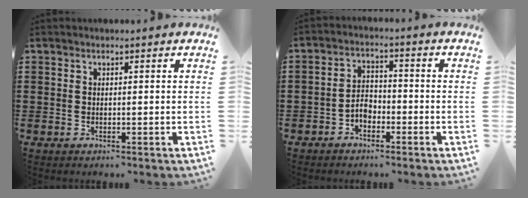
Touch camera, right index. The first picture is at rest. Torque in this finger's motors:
{"motor_torque": [2.14, 0.00, 0.06, -0.01]}